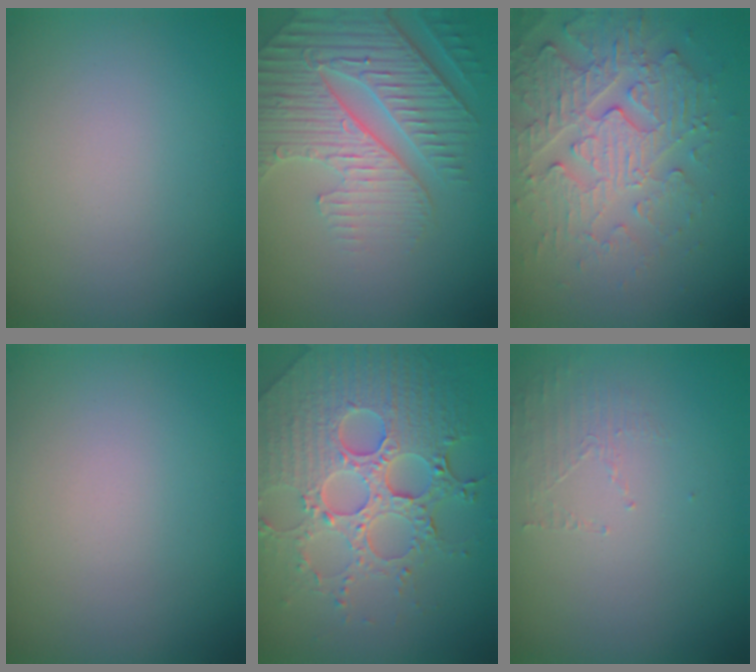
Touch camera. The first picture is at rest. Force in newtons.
{"total": 6.3, "press": 5.1, "slide": 3.7}
{"total": 4.4, "press": 4.4, "slide": 0.5}
{"total": 0.0}
{"total": 7.9, "press": 5.8, "slide": 5.4}
{"total": 1.4, "press": 0.4, "slide": 1.4}